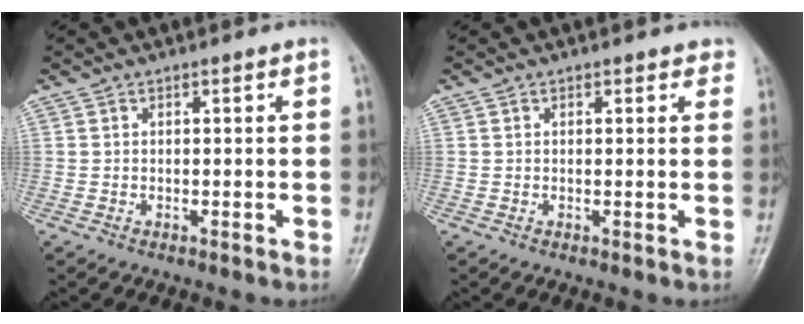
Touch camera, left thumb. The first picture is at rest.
{"total": 1.3, "force": [1.0, 0.7, 0.6], "torque": [0.008, -0.002, 0.004]}